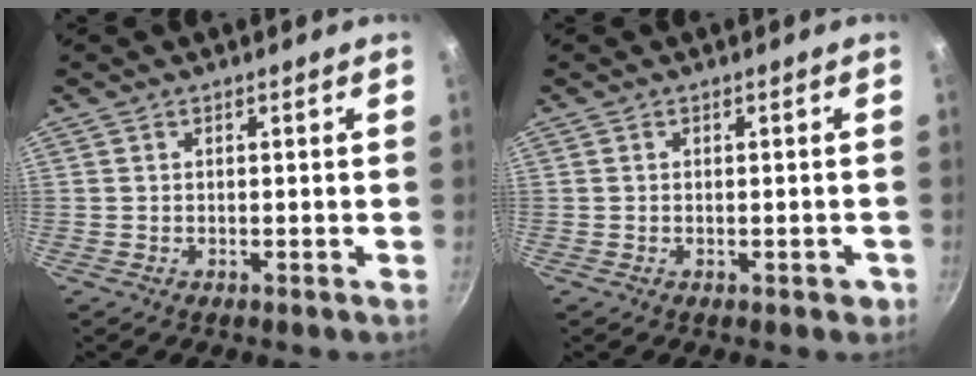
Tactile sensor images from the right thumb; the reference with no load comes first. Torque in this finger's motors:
{"motor_torque": [0.26, -0.15, 0.49, -0.05, 0.01]}